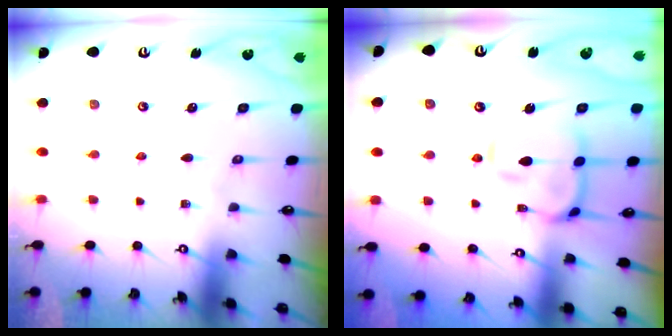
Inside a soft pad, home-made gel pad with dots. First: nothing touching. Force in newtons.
{"total": 7.8, "press": 7.7, "slide": 1.3}